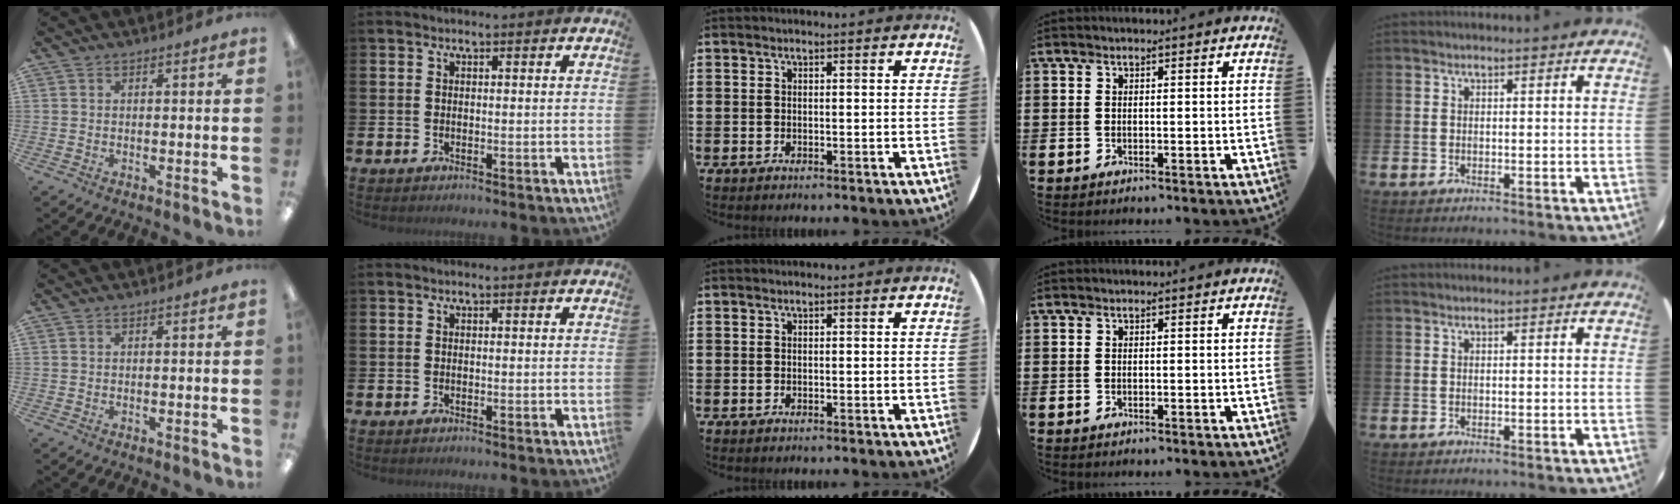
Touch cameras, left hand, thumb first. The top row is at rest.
{}